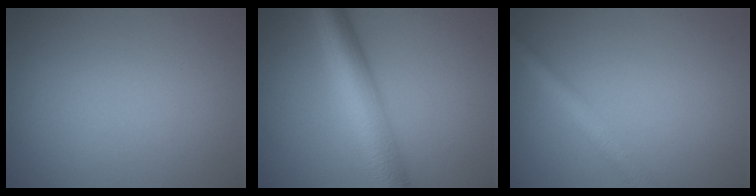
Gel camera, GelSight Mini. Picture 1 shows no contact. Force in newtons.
{"total": 6.9, "press": 6.9, "slide": 0.0}
{"total": 2.7, "press": 2.7, "slide": 0.1}